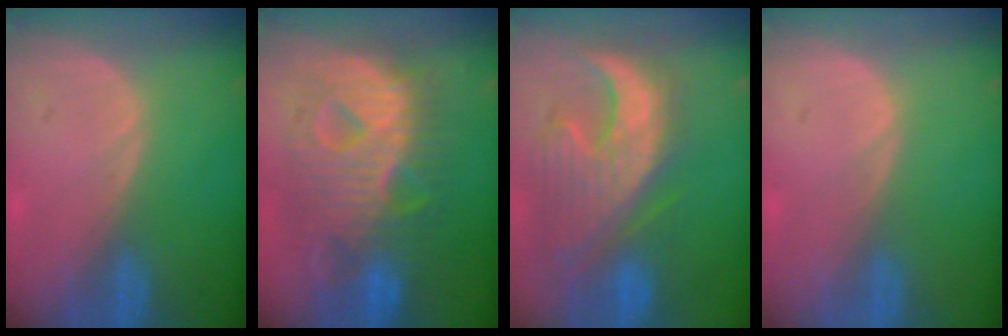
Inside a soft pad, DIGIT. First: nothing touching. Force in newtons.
{"total": 12.7, "press": 12.7, "slide": 1.2}
{"total": 12.2, "press": 11.2, "slide": 4.9}
{"total": 0.0}